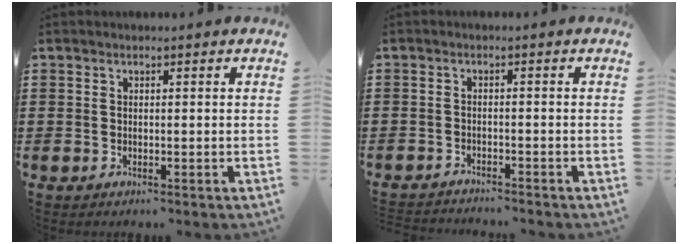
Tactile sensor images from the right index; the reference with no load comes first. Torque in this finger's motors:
{"motor_torque": [-2.14, 0.00, -1.05, -0.15]}